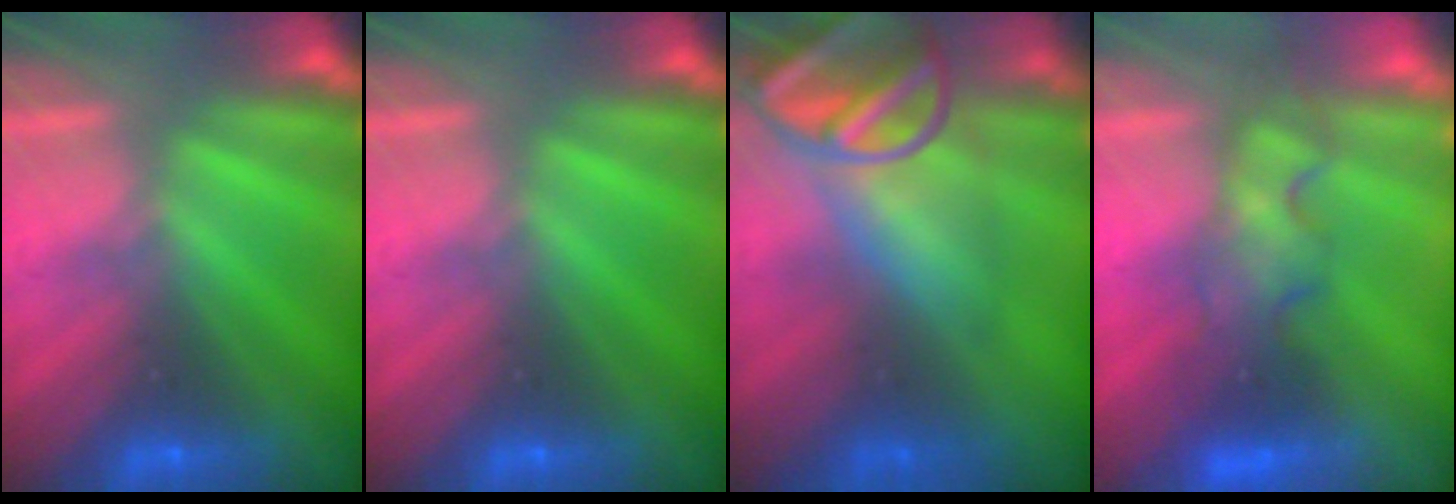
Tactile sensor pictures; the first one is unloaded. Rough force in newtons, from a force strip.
{"total": 0.0}
{"total": 6.7}
{"total": 4.1}